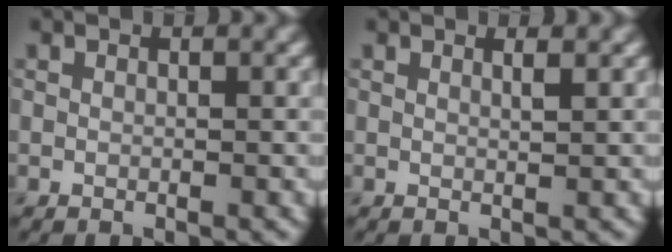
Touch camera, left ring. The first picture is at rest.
{"total": 1.1, "force": [0.6, 0.3, 0.8], "torque": [-0.004, 0.001, 0.006]}